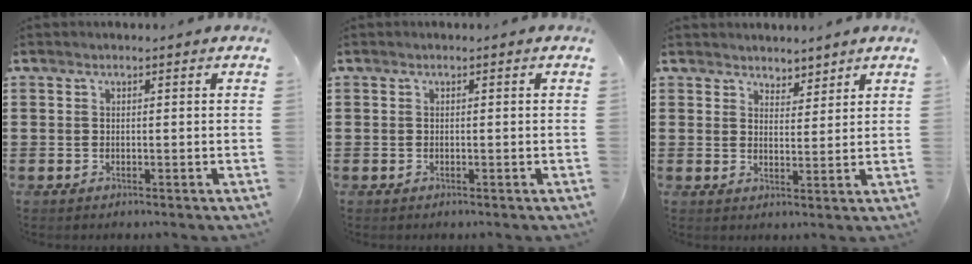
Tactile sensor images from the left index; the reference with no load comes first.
{"total": 0.0}
{"total": 3.2, "force": [3.0, 1.0, -0.5], "torque": [-0.003, -0.006, 0.057]}